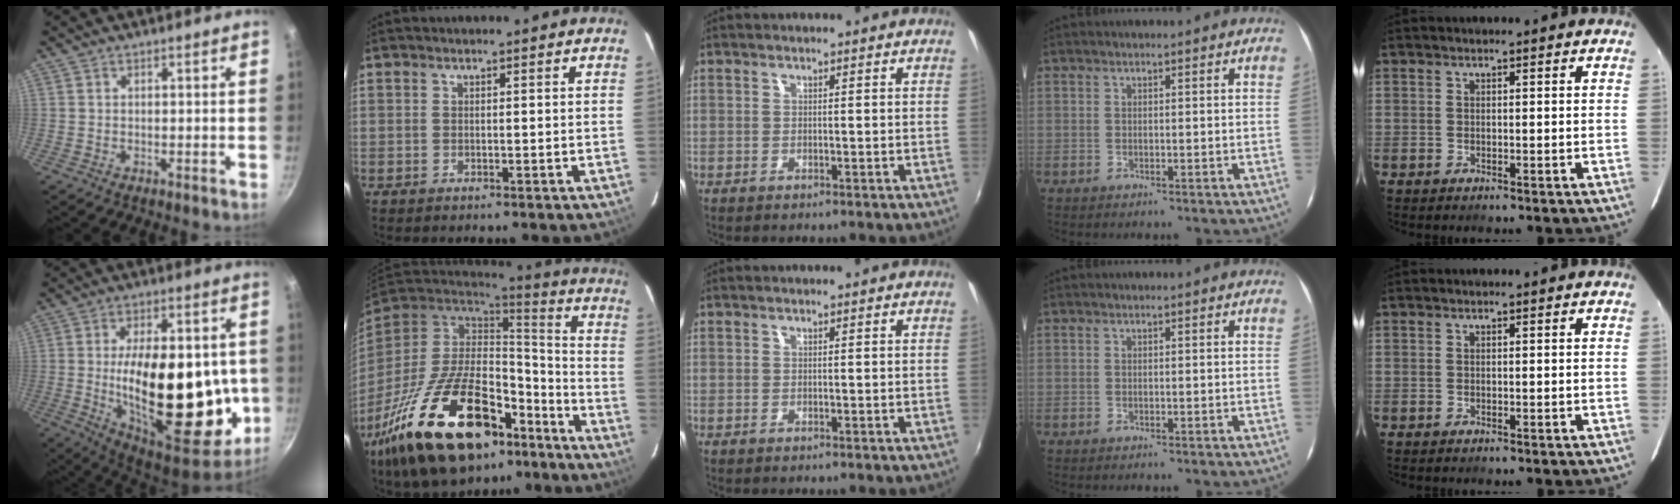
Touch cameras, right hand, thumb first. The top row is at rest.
{"thumb": {"total": 30.2, "force": [-2.5, 14.6, 26.3], "torque": [-0.364, -0.001, -0.023]}, "index": {"total": 31.1, "force": [-17.9, 15.4, 20.2], "torque": [-0.394, -0.020, -0.270]}}